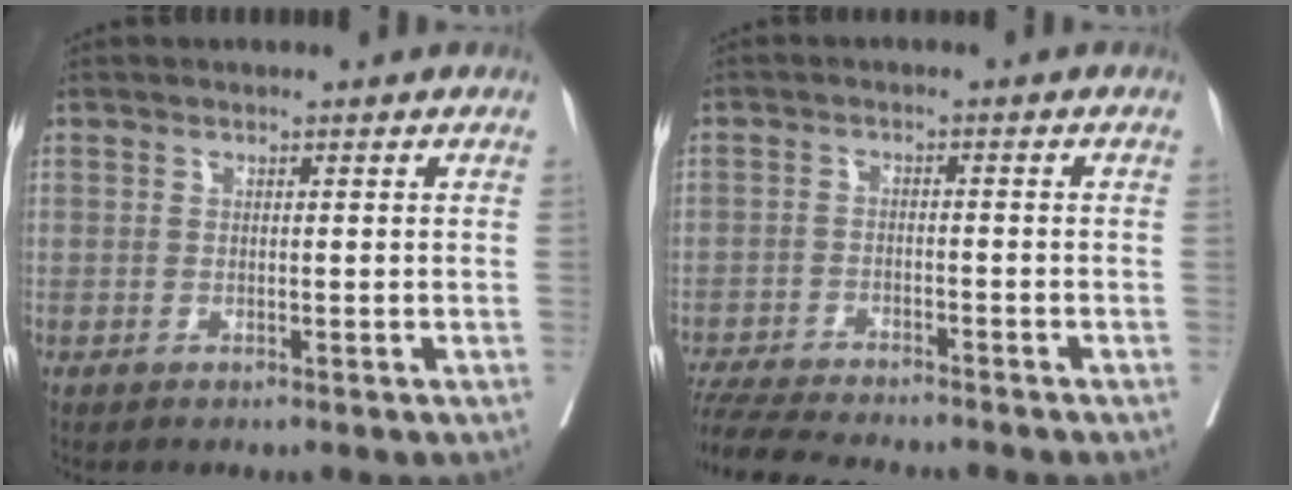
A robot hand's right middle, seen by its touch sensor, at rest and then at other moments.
{"total": 11.6, "force": [-10.7, 1.1, 4.6], "torque": [-0.070, -0.013, -0.167]}